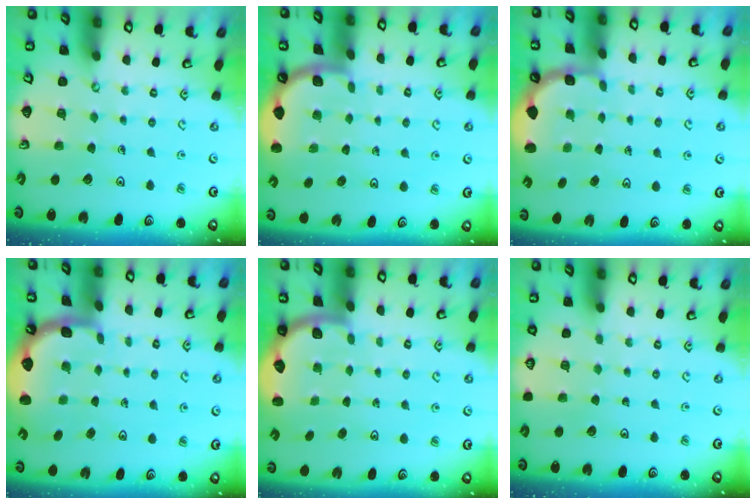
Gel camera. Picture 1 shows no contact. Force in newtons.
{"total": 1.8, "press": 1.8, "slide": 0.2}
{"total": 2.6, "press": 2.0, "slide": 1.7}
{"total": 2.6, "press": 1.7, "slide": 1.9}
{"total": 2.2, "press": 2.0, "slide": 0.8}
{"total": 0.0}